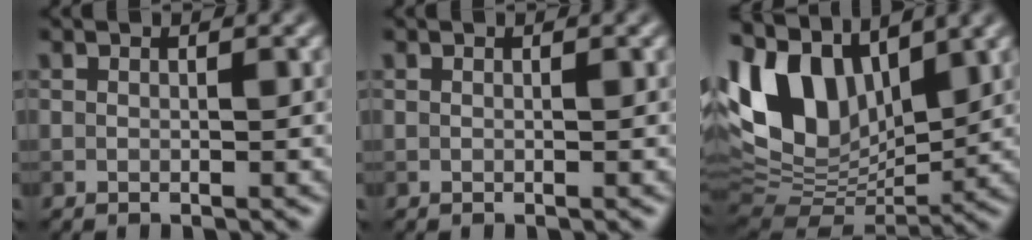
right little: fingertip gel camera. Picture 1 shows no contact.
{"total": 0.0}
{"total": 12.8, "force": [5.1, 7.6, 8.9], "torque": [-0.196, 0.017, 0.091]}